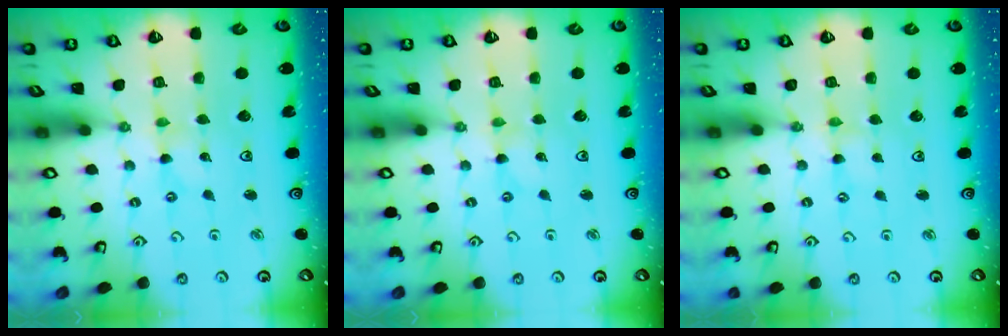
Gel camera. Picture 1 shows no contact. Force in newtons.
{"total": 0.0}
{"total": 0.5, "press": 0.5, "slide": 0.2}